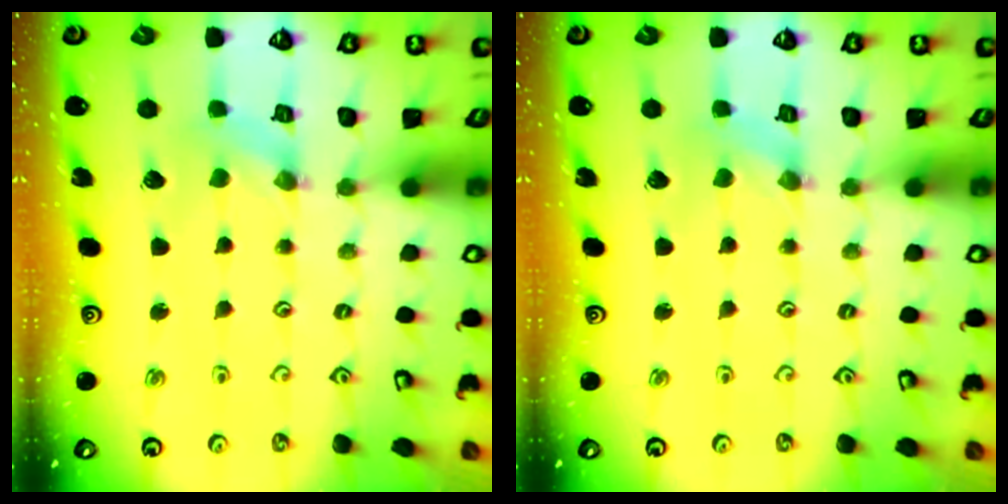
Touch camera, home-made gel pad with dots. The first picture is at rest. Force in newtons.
{"total": 0.0}